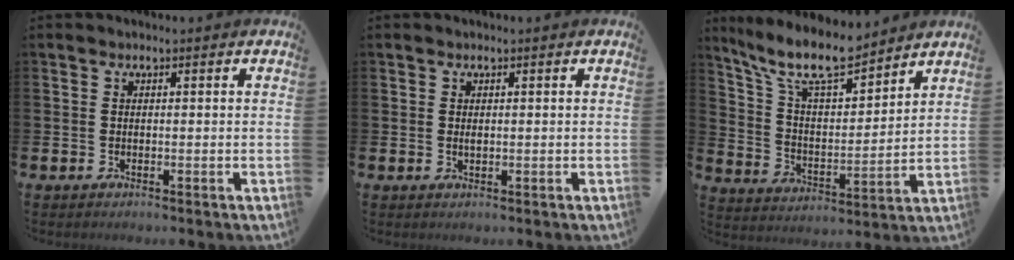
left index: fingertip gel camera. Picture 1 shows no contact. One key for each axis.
{"total": 0.6, "fx": 0.2, "fy": 0.3, "fz": 0.5, "tx": -0.005, "ty": -0.001, "tz": 0.002}
{"total": 11.3, "fx": 9.8, "fy": 2.4, "fz": 5.1, "tx": -0.126, "ty": -0.048, "tz": 0.176}